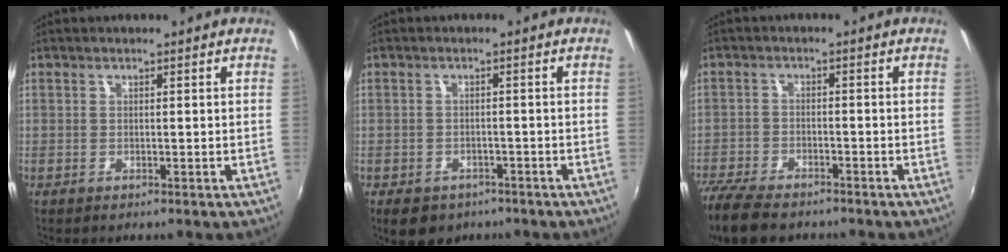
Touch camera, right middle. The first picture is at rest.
{"total": 6.0, "force": [-4.0, 3.8, 2.3], "torque": [-0.052, -0.012, -0.054]}
{"total": 11.8, "force": [-9.8, 3.9, 5.4], "torque": [-0.142, -0.034, -0.177]}